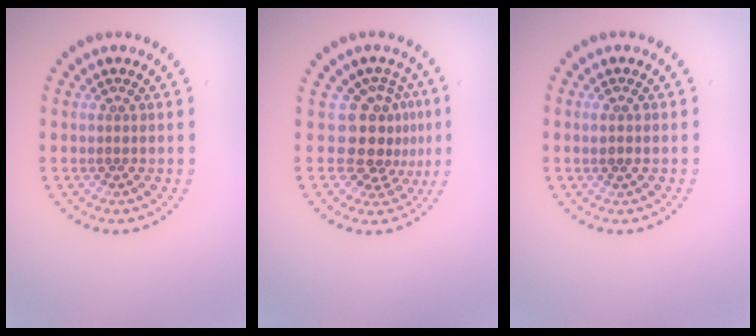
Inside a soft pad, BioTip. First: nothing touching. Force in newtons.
{"total": 4.0, "press": 2.6, "slide": 3.0}
{"total": 0.6, "press": 0.5, "slide": 0.2}